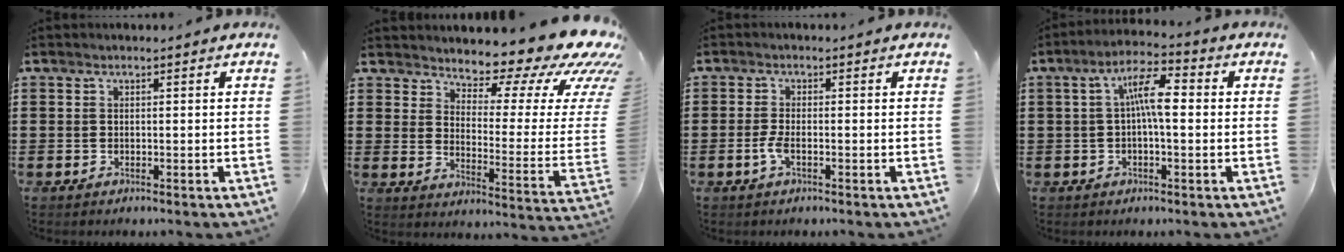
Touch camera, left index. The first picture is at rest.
{"total": 9.9, "force": [8.0, 2.9, 5.1], "torque": [-0.075, -0.074, 0.130]}
{"total": 2.2, "force": [-0.8, 0.5, 2.0], "torque": [-0.051, -0.004, -0.018]}
{"total": 7.7, "force": [0.5, 2.7, 7.1], "torque": [-0.141, 0.015, 0.005]}